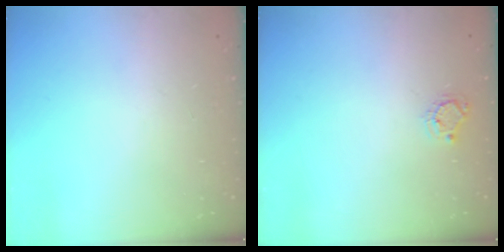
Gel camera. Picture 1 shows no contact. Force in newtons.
{"total": 4.9, "press": 4.9, "slide": 0.4}